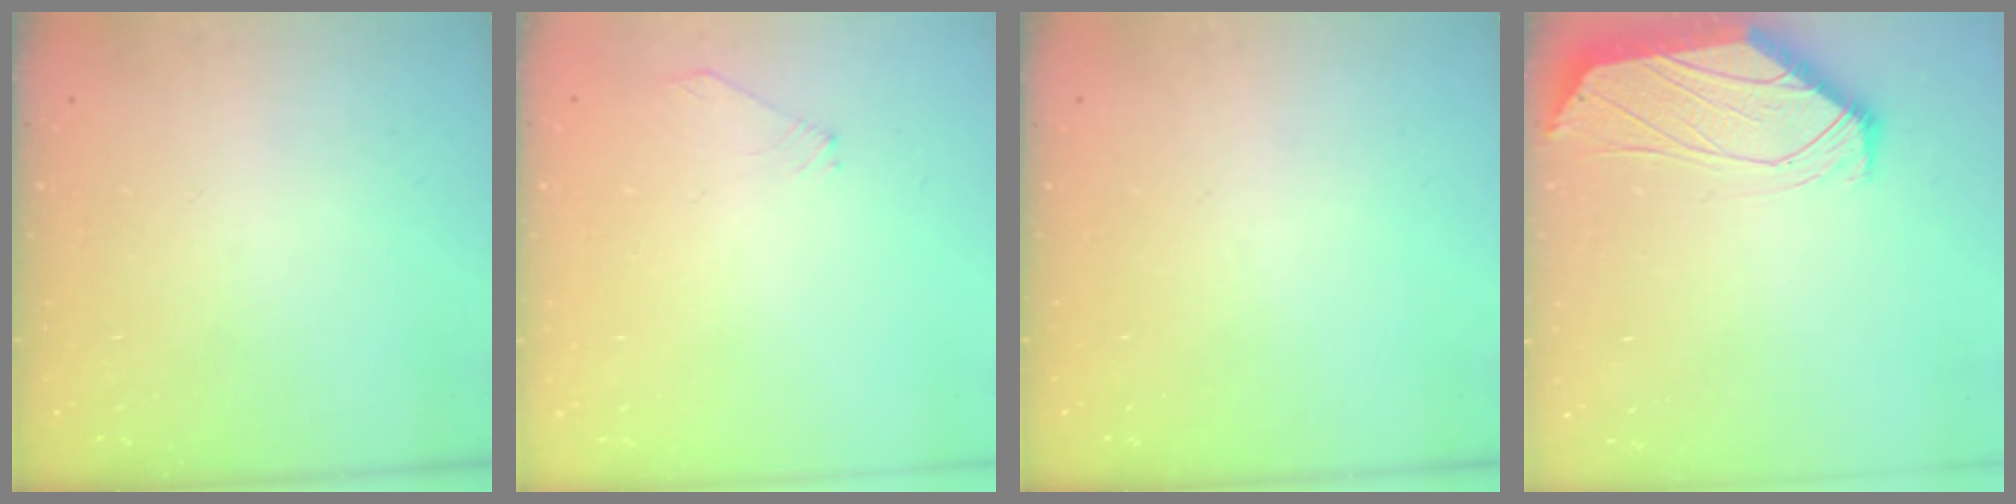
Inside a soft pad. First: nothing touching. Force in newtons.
{"total": 0.0}
{"total": 0.0}
{"total": 0.6, "press": 0.5, "slide": 0.2}